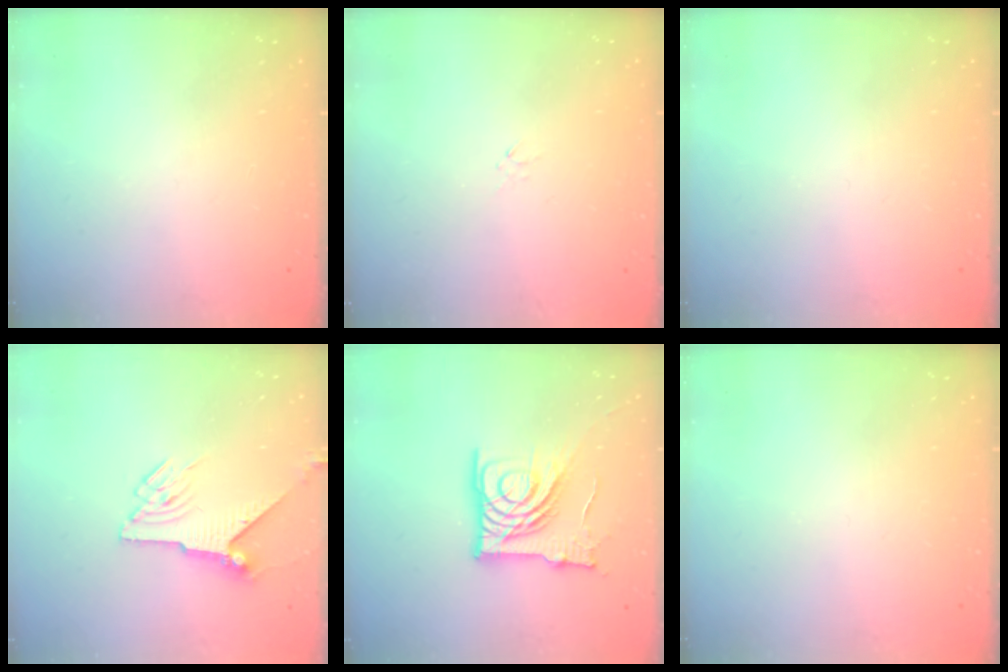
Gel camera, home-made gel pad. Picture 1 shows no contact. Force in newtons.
{"total": 0.0}
{"total": 0.0}
{"total": 7.0, "press": 7.0, "slide": 0.3}
{"total": 15.9, "press": 15.9, "slide": 1.7}
{"total": 0.0}